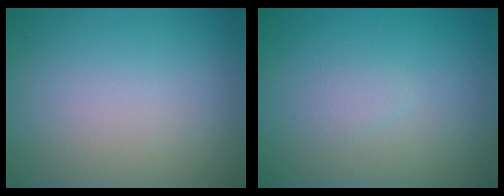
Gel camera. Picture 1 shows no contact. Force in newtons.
{"total": 0.9, "press": 0.9, "slide": 0.1}